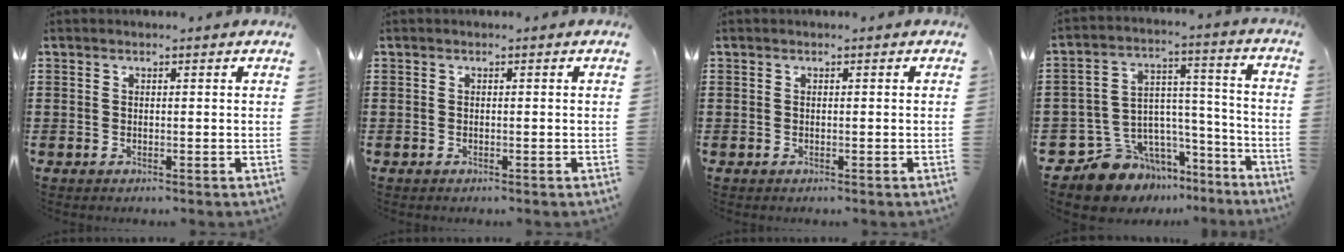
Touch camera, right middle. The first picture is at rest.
{"total": 0.0}
{"total": 0.0}
{"total": 10.1, "force": [-8.1, 5.9, 1.0], "torque": [-0.045, 0.011, -0.150]}